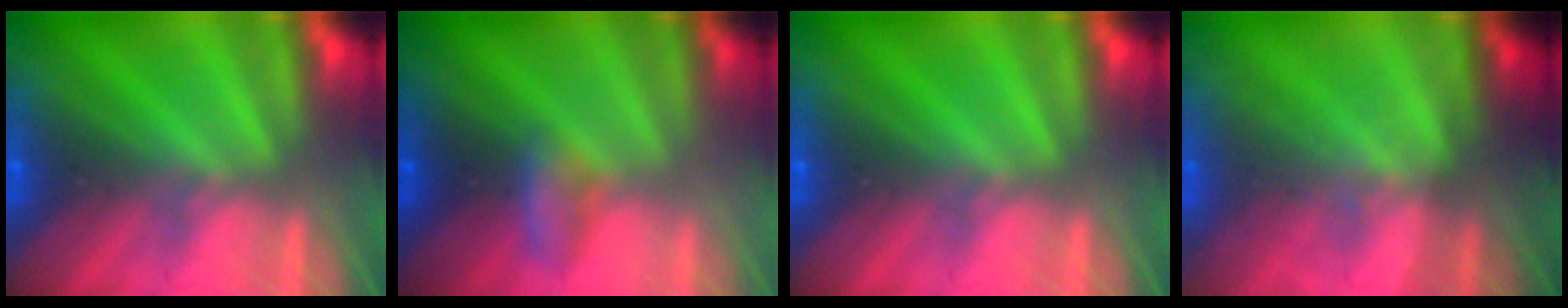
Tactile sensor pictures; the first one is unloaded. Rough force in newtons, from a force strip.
{"total": 2.7}
{"total": 0.0}
{"total": 1.3}